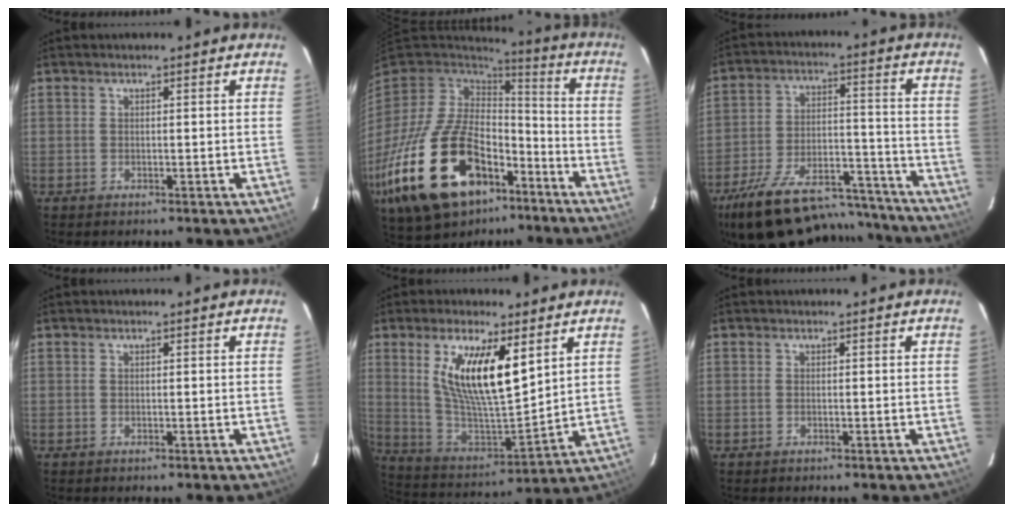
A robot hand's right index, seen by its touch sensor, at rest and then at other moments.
{"total": 31.8, "force": [-15.9, 18.1, 20.7], "torque": [-0.447, -0.024, -0.247]}
{"total": 26.3, "force": [-21.3, 9.9, 11.7], "torque": [-0.225, 0.013, -0.298]}
{"total": 0.0}
{"total": 16.5, "force": [7.0, 5.2, 14.0], "torque": [-0.264, -0.005, 0.140]}
{"total": 0.0}